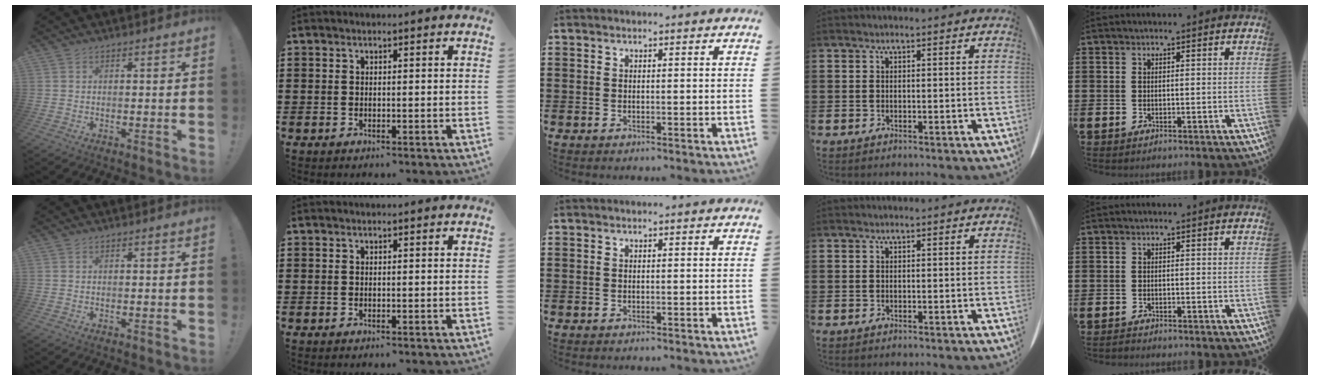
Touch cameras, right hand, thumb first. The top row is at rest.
{}